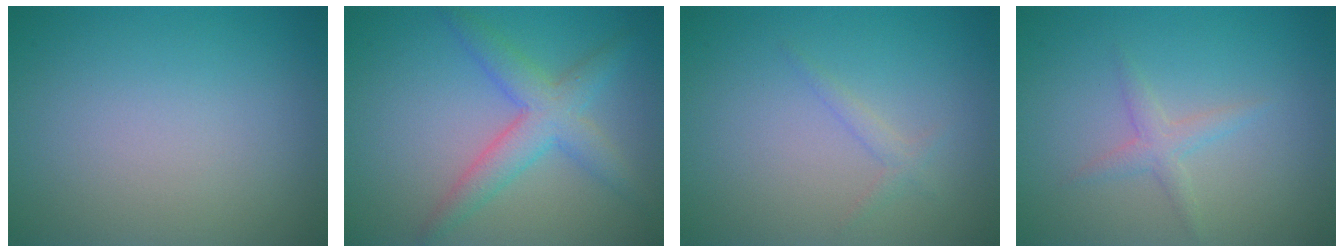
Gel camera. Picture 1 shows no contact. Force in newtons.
{"total": 4.3, "press": 4.3, "slide": 0.1}
{"total": 1.1, "press": 1.1, "slide": 0.1}
{"total": 1.6, "press": 1.6, "slide": 0.0}